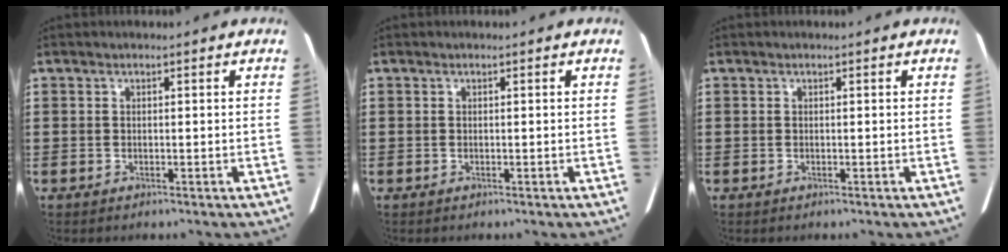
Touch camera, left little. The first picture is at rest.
{"total": 0.0}
{"total": 0.0}